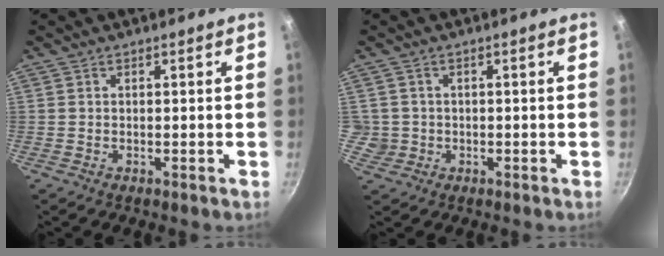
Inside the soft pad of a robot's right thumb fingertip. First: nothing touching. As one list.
[{"total": 3.3, "force": [-0.2, 3.2, 0.5], "torque": [0.005, 0.012, 0.005]}]